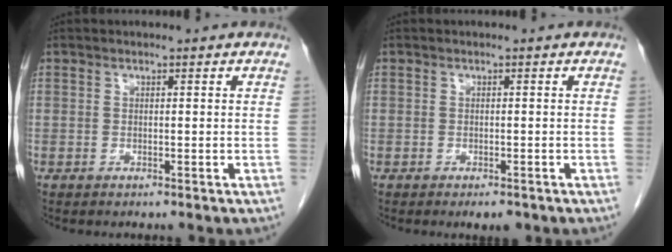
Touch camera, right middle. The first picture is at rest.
{"total": 2.0, "force": [-1.3, 0.8, 1.2], "torque": [-0.013, -0.001, -0.012]}